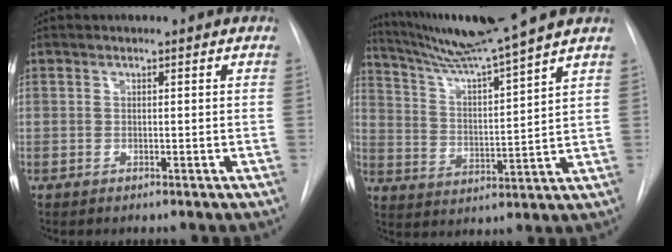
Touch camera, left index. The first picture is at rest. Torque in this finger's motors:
{"motor_torque": [0.23, -0.50, 0.20, 0.06]}